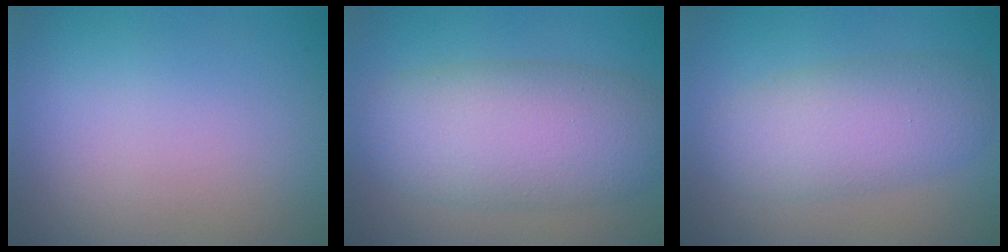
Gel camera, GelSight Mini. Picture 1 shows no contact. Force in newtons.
{"total": 7.8, "press": 7.8, "slide": 0.2}
{"total": 5.4, "press": 5.4, "slide": 0.1}